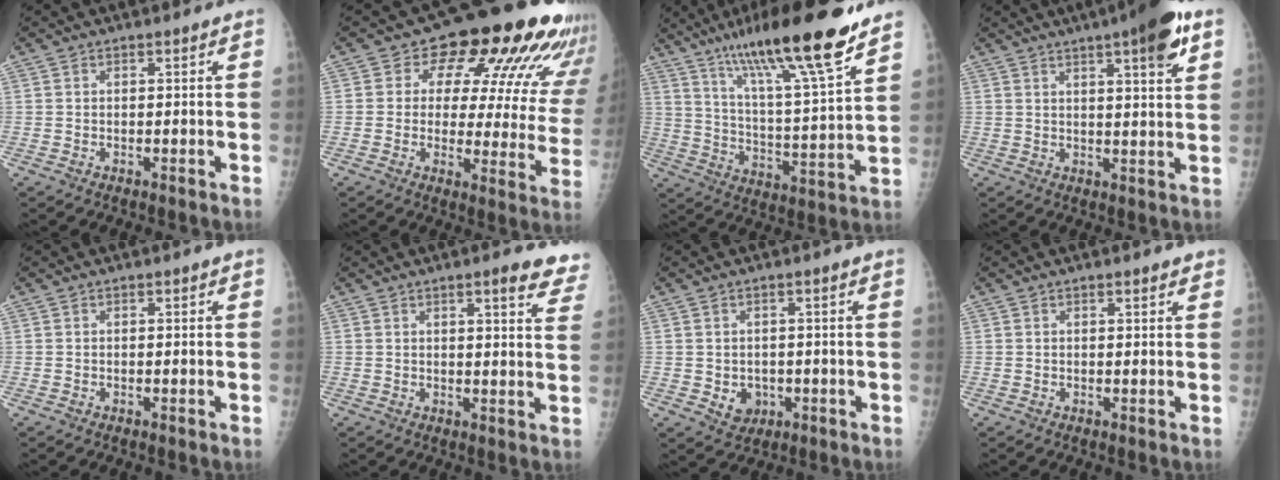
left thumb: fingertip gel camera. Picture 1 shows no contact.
{"total": 20.6, "force": [12.0, 9.7, 13.7], "torque": [-0.132, -0.042, 0.135]}
{"total": 21.8, "force": [14.9, 2.4, 15.7], "torque": [-0.248, -0.059, 0.250]}
{"total": 10.5, "force": [5.6, 1.8, 8.6], "torque": [-0.113, -0.017, 0.074]}
{"total": 0.0}
{"total": 8.8, "force": [6.6, 1.8, 5.6], "torque": [-0.042, -0.025, 0.063]}
{"total": 3.9, "force": [-0.7, 3.3, 1.9], "torque": [-0.013, 0.000, 0.003]}
{"total": 1.5, "force": [1.2, 0.4, 0.9], "torque": [-0.008, -0.002, 0.015]}